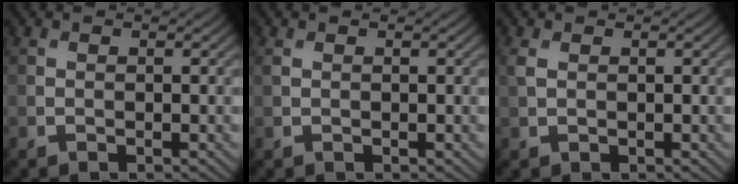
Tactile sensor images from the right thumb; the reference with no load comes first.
{"total": 0.8, "force": [0.3, 0.5, 0.5], "torque": [-0.018, 0.003, 0.006]}
{"total": 1.4, "force": [0.5, 0.9, 1.0], "torque": [-0.032, 0.003, 0.010]}